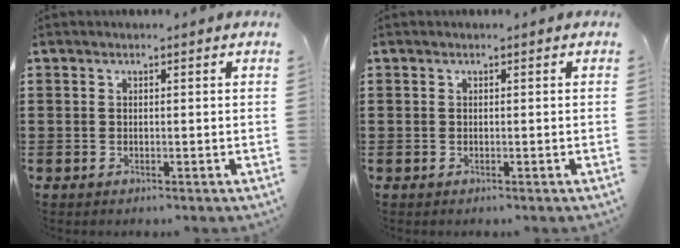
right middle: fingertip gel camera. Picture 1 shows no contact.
{"total": 0.0}